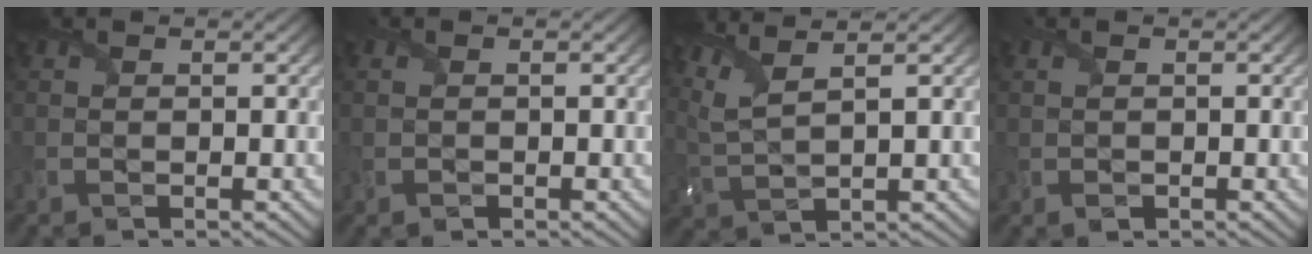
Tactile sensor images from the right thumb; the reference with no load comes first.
{"total": 0.8, "force": [-0.4, 0.7, 0.2], "torque": [-0.011, -0.001, -0.008]}
{"total": 6.1, "force": [4.5, 0.7, 4.0], "torque": [-0.102, 0.012, 0.087]}
{"total": 0.7, "force": [-0.1, 0.5, 0.4], "torque": [-0.012, 0.001, 0.000]}